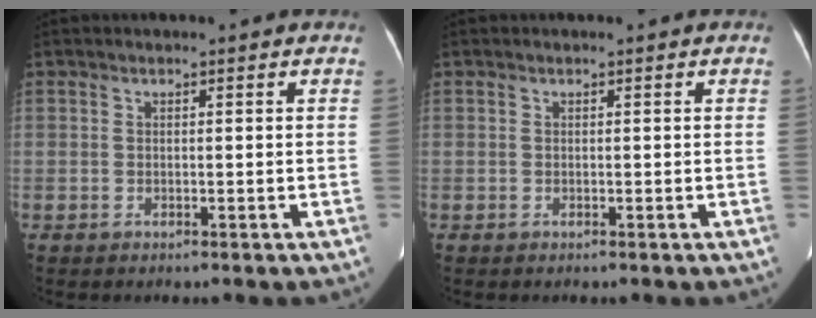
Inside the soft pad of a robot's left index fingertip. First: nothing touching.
{"total": 0.0}